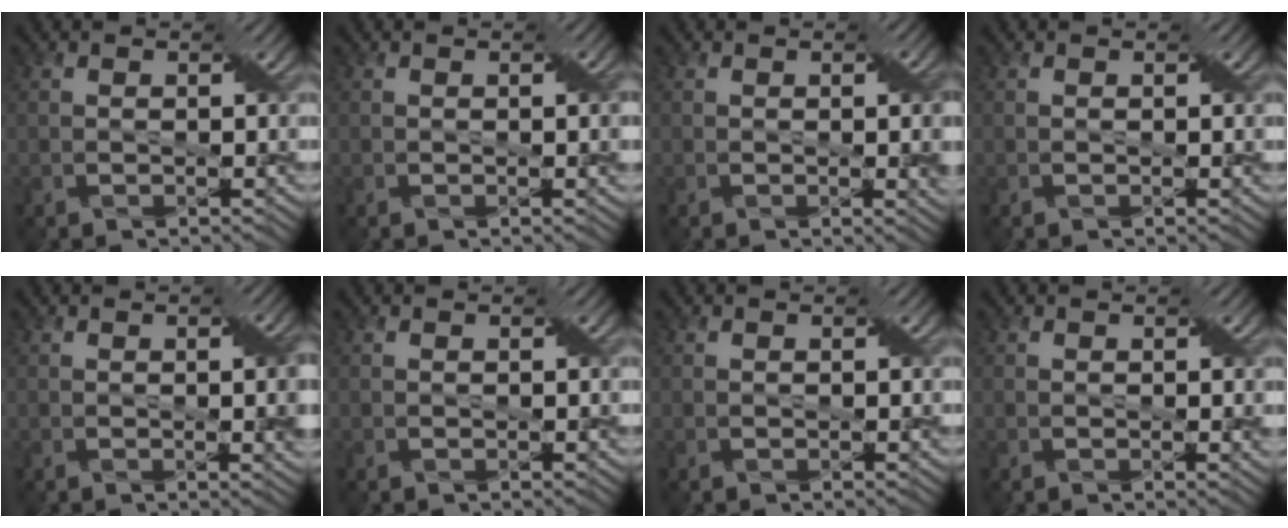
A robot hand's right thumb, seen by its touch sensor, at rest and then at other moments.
{"total": 1.5, "force": [0.1, 0.2, 1.4], "torque": [-0.018, 0.002, 0.000]}
{"total": 3.0, "force": [0.0, 0.6, 2.9], "torque": [-0.042, 0.002, 0.002]}
{"total": 0.0}
{"total": 3.4, "force": [0.0, 0.7, 3.3], "torque": [-0.049, 0.003, 0.002]}
{"total": 0.0}
{"total": 0.0}
{"total": 0.6, "force": [0.2, 0.1, 0.6], "torque": [-0.007, -0.002, 0.001]}